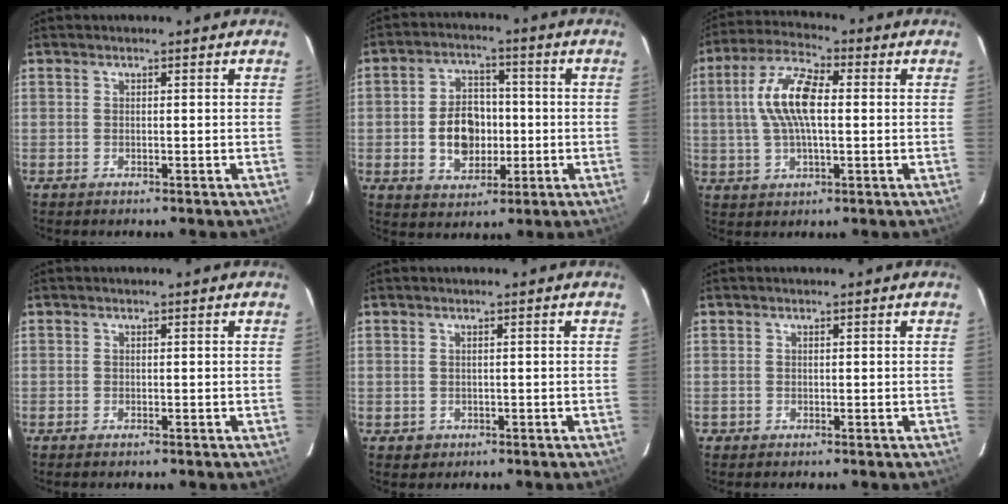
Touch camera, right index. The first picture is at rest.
{"total": 9.8, "force": [-1.3, 7.2, 6.4], "torque": [-0.122, 0.022, -0.009]}
{"total": 11.4, "force": [1.2, 4.3, 10.5], "torque": [-0.210, 0.018, 0.019]}
{"total": 0.6, "force": [-0.5, 0.2, 0.3], "torque": [-0.007, -0.001, -0.009]}
{"total": 1.6, "force": [-0.2, 1.6, 0.2], "torque": [-0.002, 0.001, 0.003]}
{"total": 0.8, "force": [-0.1, 0.8, -0.1], "torque": [0.001, 0.003, -0.001]}